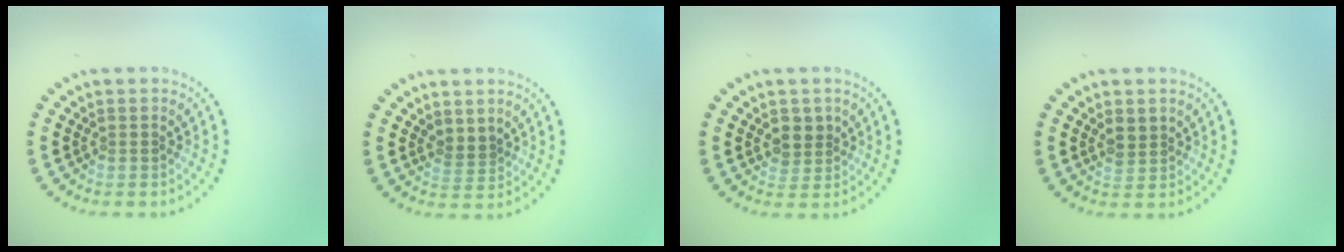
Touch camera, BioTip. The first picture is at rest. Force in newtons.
{"total": 1.3, "press": 1.0, "slide": 0.8}
{"total": 2.0, "press": 1.7, "slide": 1.0}
{"total": 1.3, "press": 1.1, "slide": 0.7}